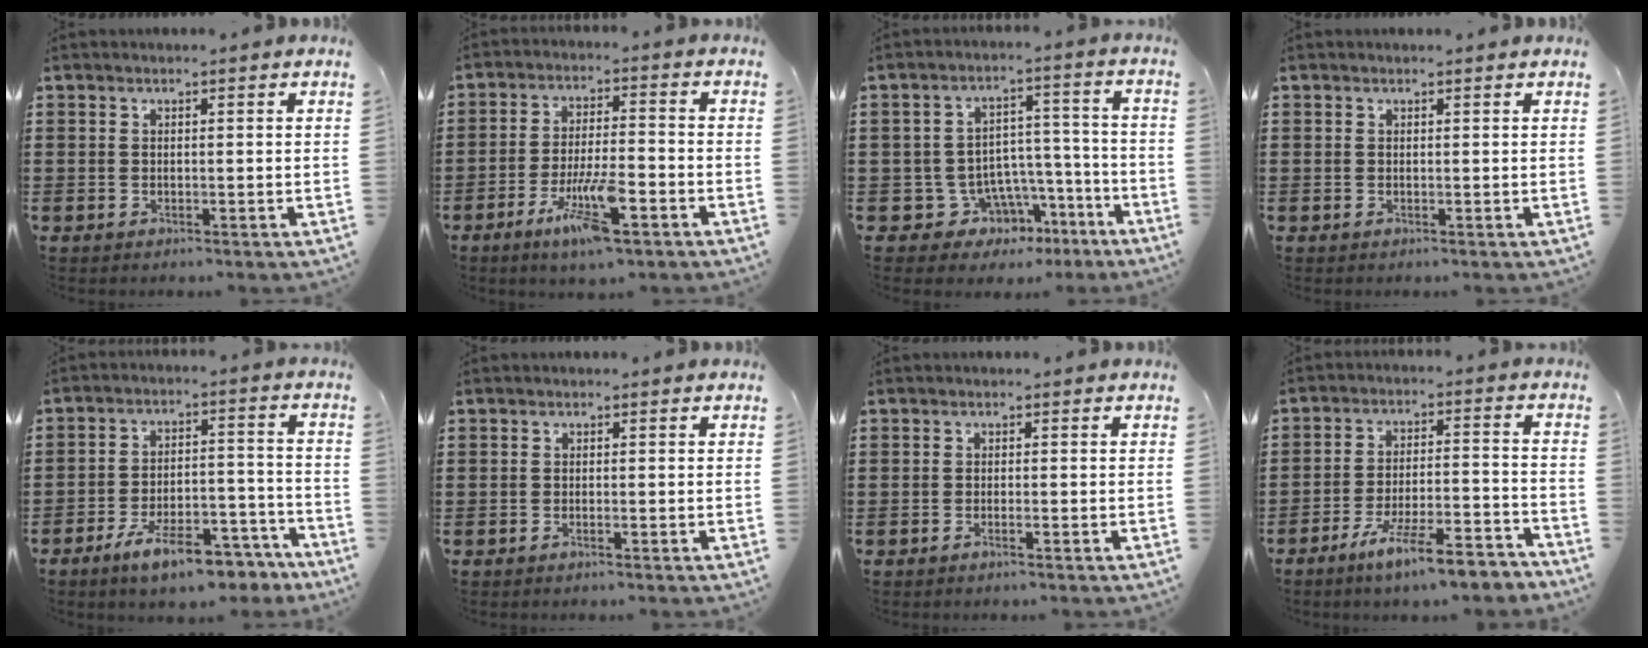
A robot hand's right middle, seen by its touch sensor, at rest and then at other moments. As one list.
[{"total": 9.4, "force": [-4.7, 2.3, 7.8], "torque": [-0.160, -0.004, -0.086]}, {"total": 7.1, "force": [-4.5, 5.3, 1.3], "torque": [-0.033, 0.024, -0.075]}, {"total": 0.0}, {"total": 9.4, "force": [-7.5, 2.2, 5.2], "torque": [-0.083, 0.025, -0.137]}, {"total": 0.5, "force": [-0.3, 0.0, 0.4], "torque": [-0.009, -0.002, -0.006]}, {"total": 0.8, "force": [-0.5, -0.1, 0.6], "torque": [-0.011, -0.002, -0.010]}, {"total": 9.0, "force": [-7.4, 0.4, 5.0], "torque": [-0.091, 0.005, -0.140]}]